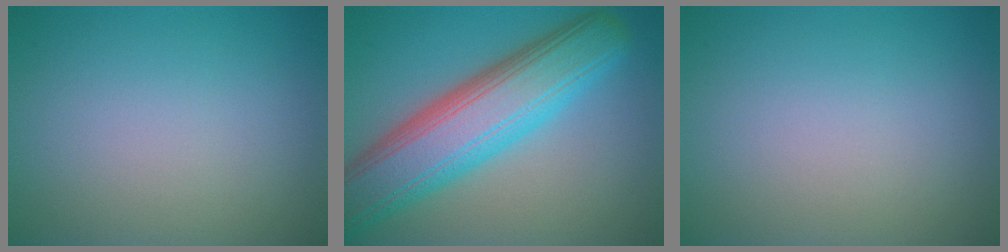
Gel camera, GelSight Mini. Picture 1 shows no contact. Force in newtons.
{"total": 9.9, "press": 9.8, "slide": 0.6}
{"total": 0.0}